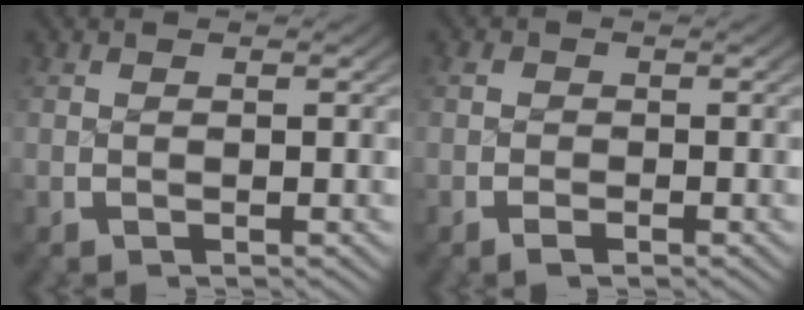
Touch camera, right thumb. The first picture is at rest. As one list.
[{"total": 1.0, "force": [-0.6, 0.8, 0.1], "torque": [-0.005, -0.005, -0.013]}]